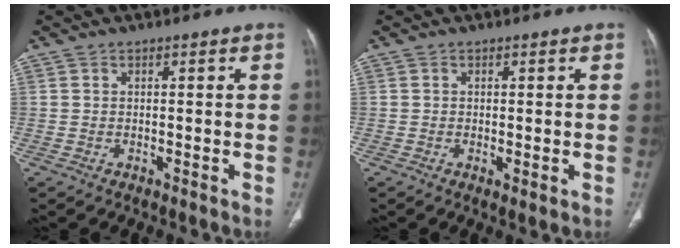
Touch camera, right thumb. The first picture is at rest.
{"total": 1.4, "force": [-0.2, 0.4, 1.3], "torque": [-0.027, -0.007, -0.002]}